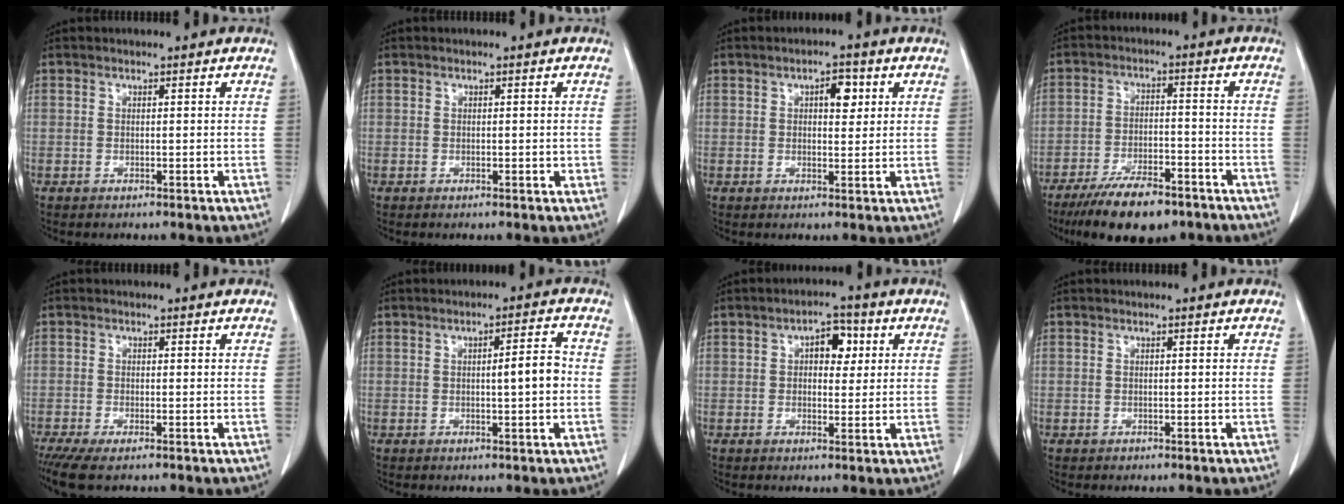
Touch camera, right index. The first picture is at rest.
{"total": 0.8, "force": [0.0, 0.4, 0.7], "torque": [-0.009, 0.002, 0.002]}
{"total": 3.8, "force": [1.3, 1.7, 3.1], "torque": [-0.044, 0.006, 0.017]}
{"total": 11.4, "force": [-8.5, 3.7, 6.7], "torque": [-0.108, -0.011, -0.143]}
{"total": 5.1, "force": [-3.8, 1.1, 3.2], "torque": [-0.053, -0.014, -0.061]}
{"total": 4.1, "force": [-0.2, 0.6, 4.0], "torque": [-0.058, 0.008, -0.004]}
{"total": 4.9, "force": [1.4, 2.7, 3.9], "torque": [-0.055, 0.015, 0.019]}
{"total": 0.5, "force": [-0.2, 0.4, -0.1], "torque": [0.001, 0.004, -0.005]}